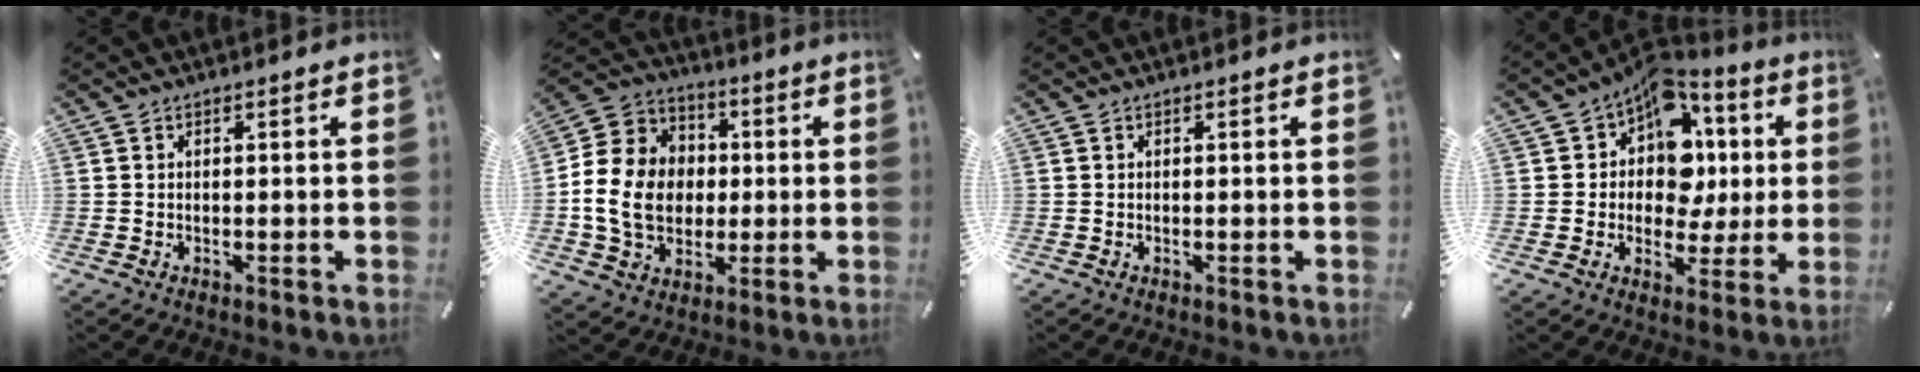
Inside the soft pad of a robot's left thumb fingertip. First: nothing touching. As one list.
[{"total": 14.6, "force": [-1.6, 12.5, 7.4], "torque": [-0.172, 0.022, -0.027]}, {"total": 0.0}, {"total": 13.1, "force": [4.4, 10.4, 6.5], "torque": [-0.102, -0.034, 0.084]}]